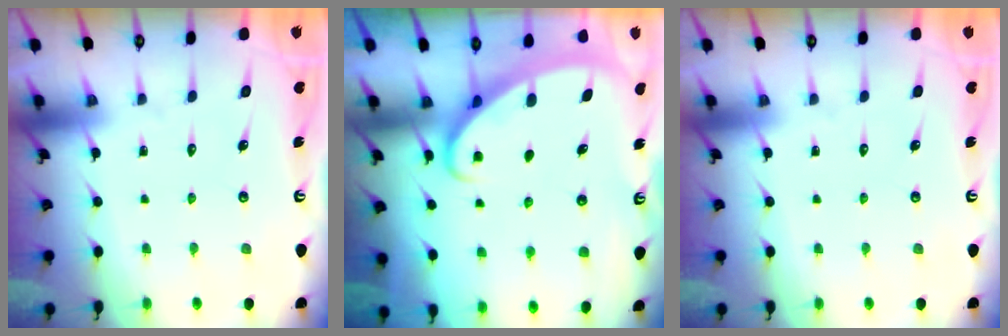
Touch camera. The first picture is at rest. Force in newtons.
{"total": 2.5, "press": 2.5, "slide": 0.4}
{"total": 0.0}